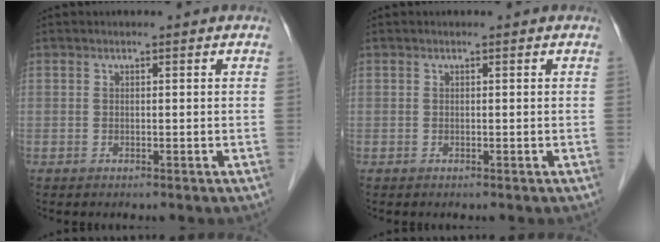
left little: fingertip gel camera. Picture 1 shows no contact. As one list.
[{"total": 0.0}]